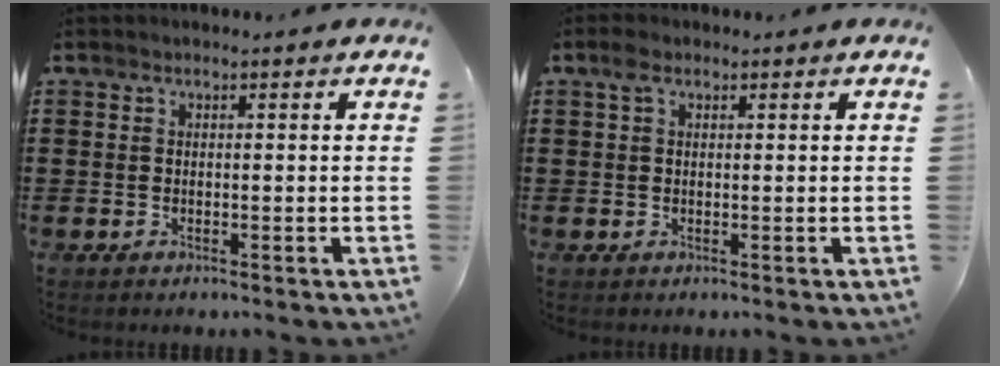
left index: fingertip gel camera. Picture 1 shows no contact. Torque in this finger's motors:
{"motor_torque": [0.58, -0.35, 0.22, 0.05]}